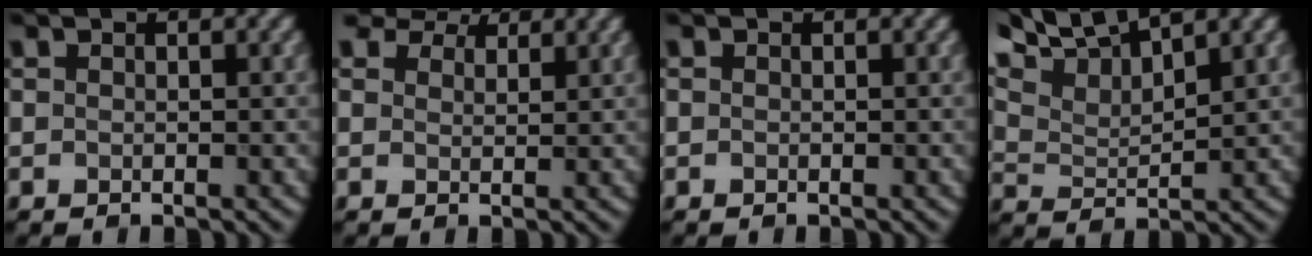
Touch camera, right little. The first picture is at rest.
{"total": 6.2, "force": [5.1, 2.5, 2.3], "torque": [-0.055, -0.004, 0.086]}
{"total": 0.0}
{"total": 7.6, "force": [6.2, 1.7, 4.1], "torque": [-0.079, 0.020, 0.105]}